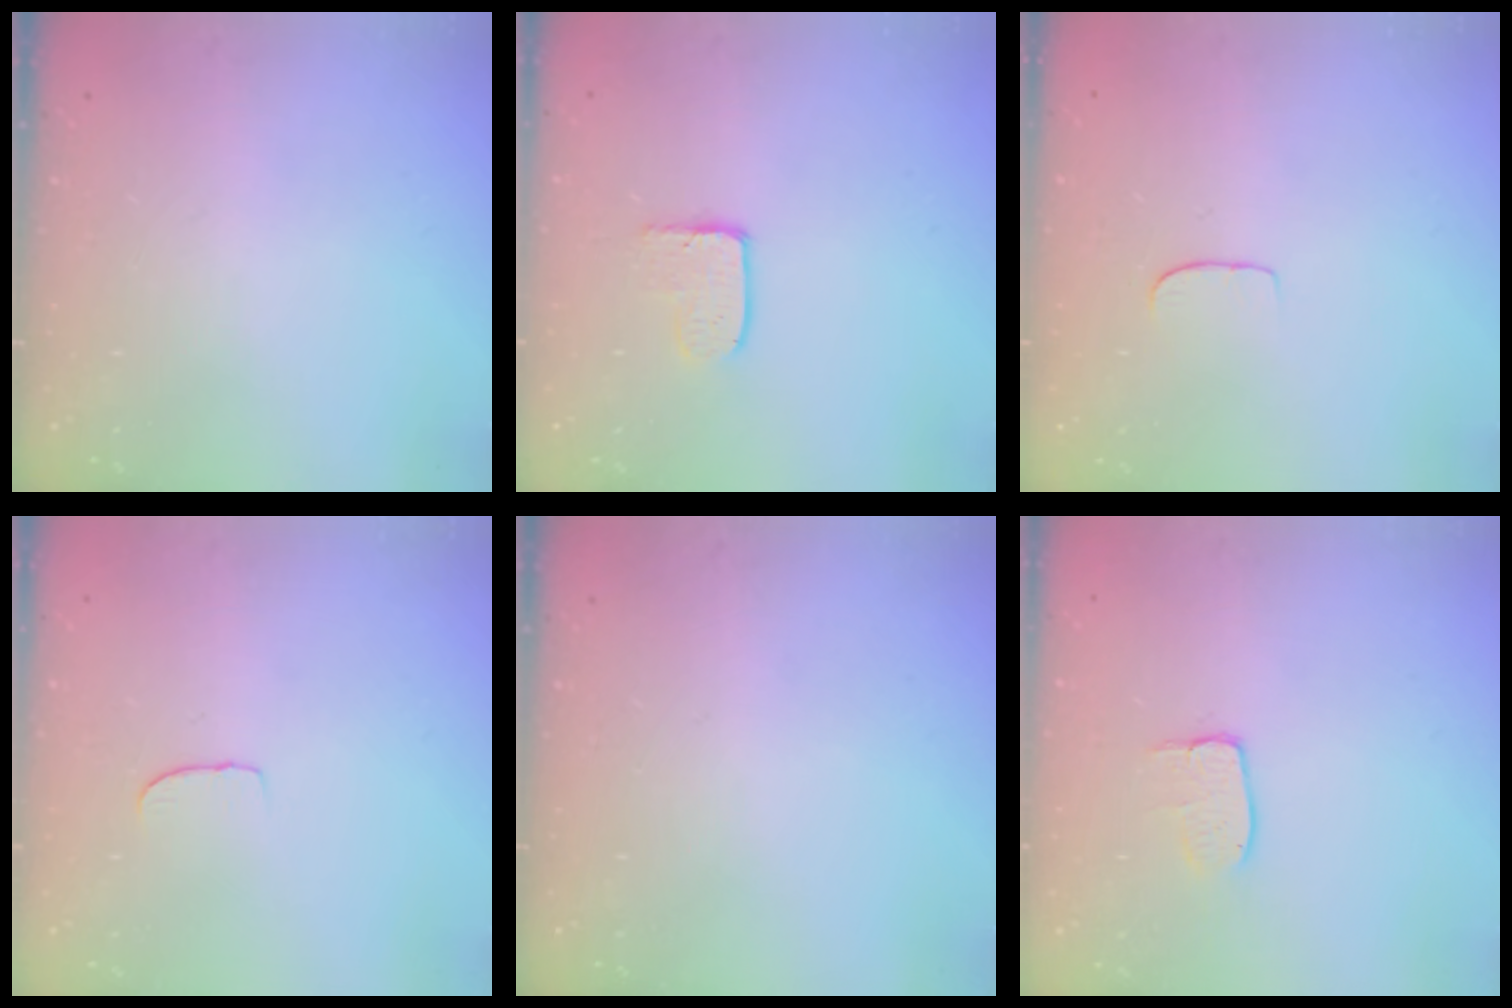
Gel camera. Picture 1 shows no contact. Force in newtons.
{"total": 3.6, "press": 3.6, "slide": 0.3}
{"total": 5.0, "press": 4.9, "slide": 0.5}
{"total": 4.2, "press": 4.2, "slide": 0.4}
{"total": 0.0}
{"total": 6.3, "press": 6.3, "slide": 0.2}